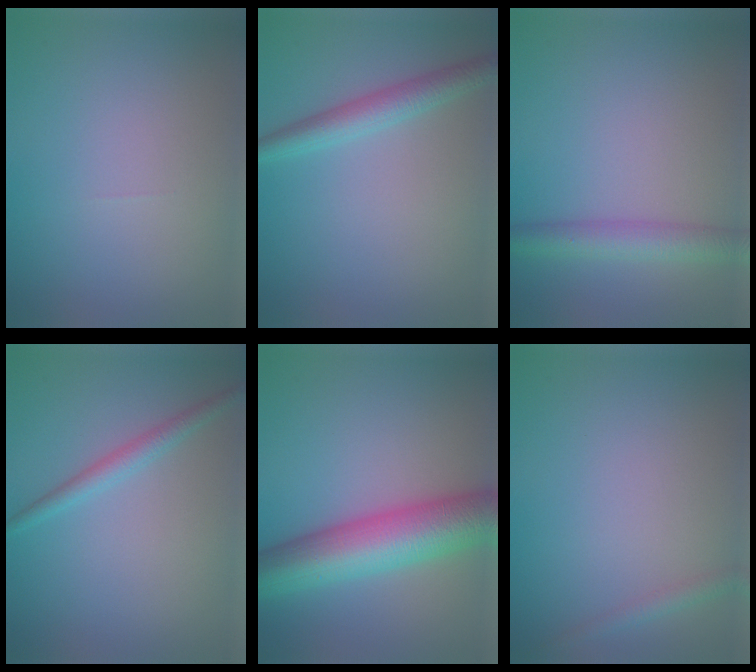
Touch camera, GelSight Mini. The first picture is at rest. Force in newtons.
{"total": 2.8, "press": 2.8, "slide": 0.1}
{"total": 3.3, "press": 3.3, "slide": 0.2}
{"total": 1.8, "press": 1.8, "slide": 0.0}
{"total": 9.3, "press": 9.3, "slide": 0.3}
{"total": 1.3, "press": 1.2, "slide": 0.1}